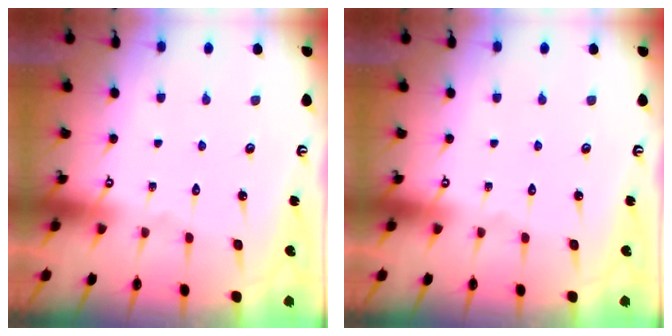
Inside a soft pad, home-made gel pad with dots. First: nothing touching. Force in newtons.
{"total": 0.0}